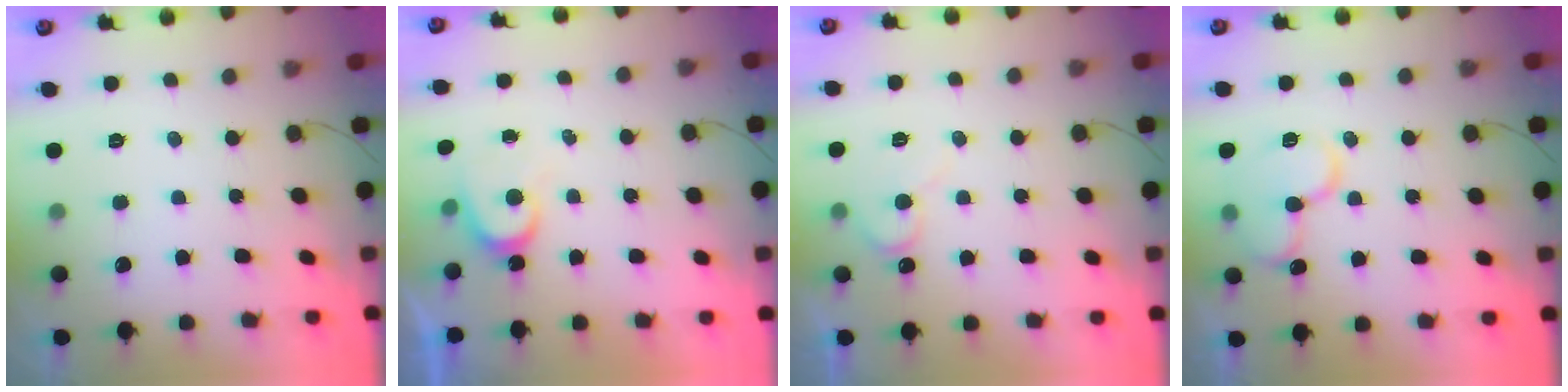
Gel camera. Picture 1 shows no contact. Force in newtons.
{"total": 3.7, "press": 3.7, "slide": 0.4}
{"total": 7.0, "press": 6.9, "slide": 0.7}
{"total": 13.3, "press": 13.3, "slide": 1.6}